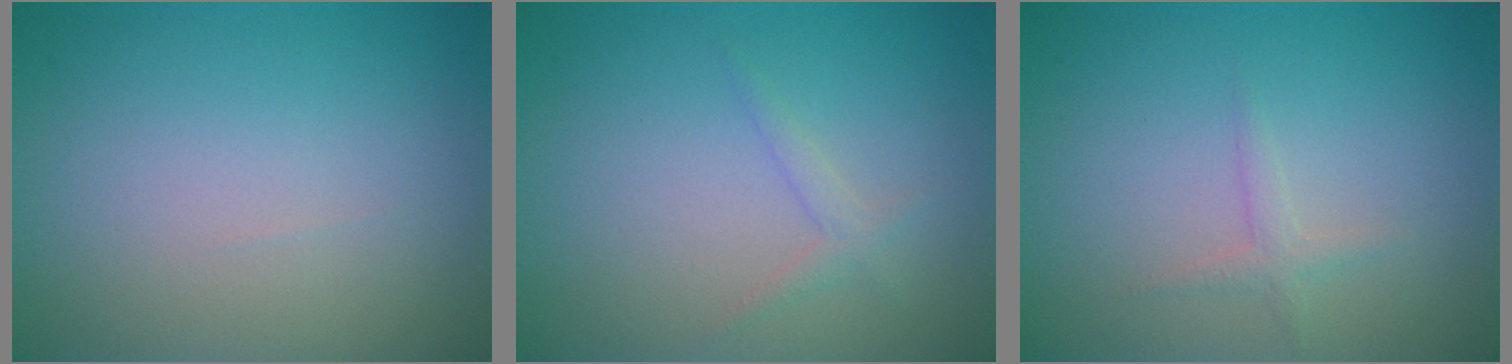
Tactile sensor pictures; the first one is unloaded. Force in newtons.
{"total": 1.1, "press": 1.1, "slide": 0.1}
{"total": 1.1, "press": 1.1, "slide": 0.1}